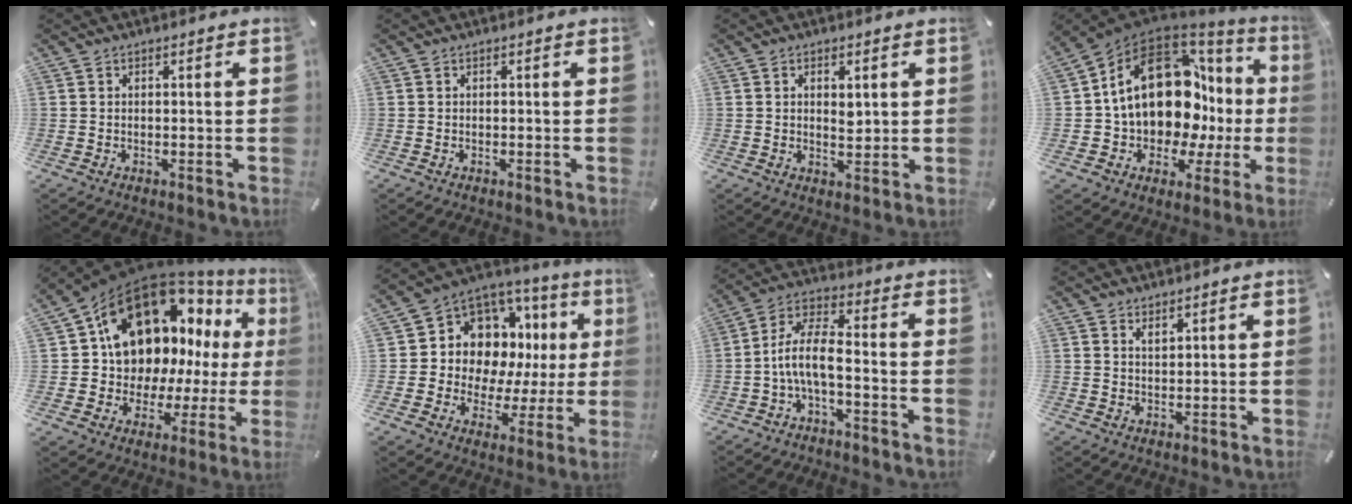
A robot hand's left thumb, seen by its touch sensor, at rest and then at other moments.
{"total": 0.0}
{"total": 3.0, "force": [1.0, 1.8, 2.2], "torque": [-0.033, -0.003, 0.014]}
{"total": 19.4, "force": [4.5, 13.5, 13.2], "torque": [-0.223, -0.045, 0.085]}
{"total": 17.2, "force": [10.0, 11.4, 8.2], "torque": [-0.134, -0.089, 0.187]}
{"total": 10.3, "force": [4.6, 8.6, 3.4], "torque": [-0.064, -0.069, 0.091]}
{"total": 8.3, "force": [-3.1, 3.1, 7.0], "torque": [-0.144, 0.003, -0.057]}
{"total": 2.0, "force": [1.8, 0.6, 0.6], "torque": [-0.013, -0.006, 0.034]}